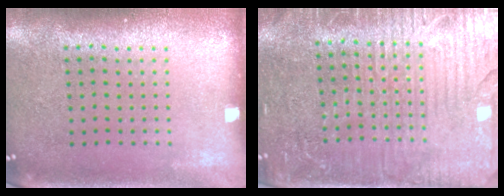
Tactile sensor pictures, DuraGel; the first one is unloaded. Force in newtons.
{"total": 4.3, "press": 3.9, "slide": 1.6}